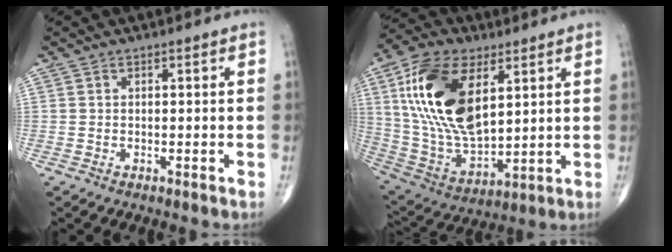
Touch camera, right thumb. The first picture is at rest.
{"total": 21.8, "force": [6.9, 11.3, 17.3], "torque": [-0.325, -0.024, 0.133]}